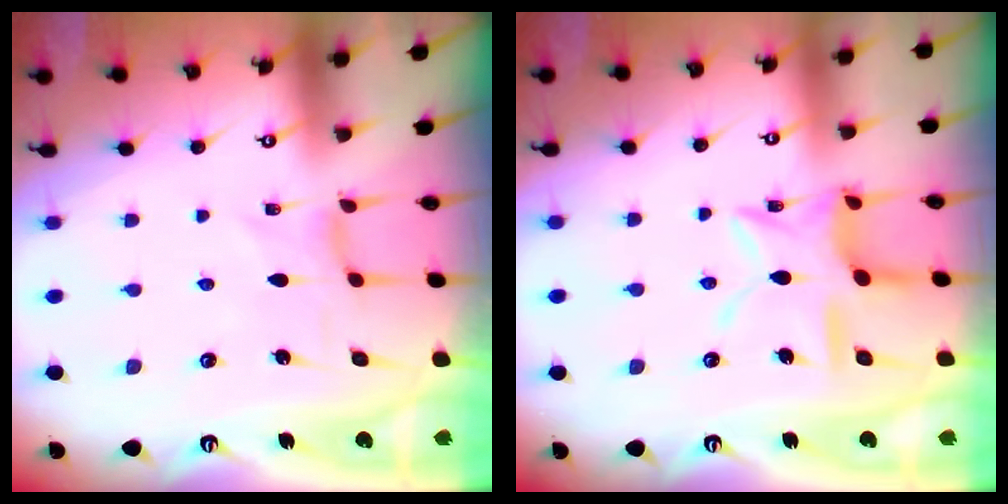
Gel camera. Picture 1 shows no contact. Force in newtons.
{"total": 11.3, "press": 11.3, "slide": 0.9}